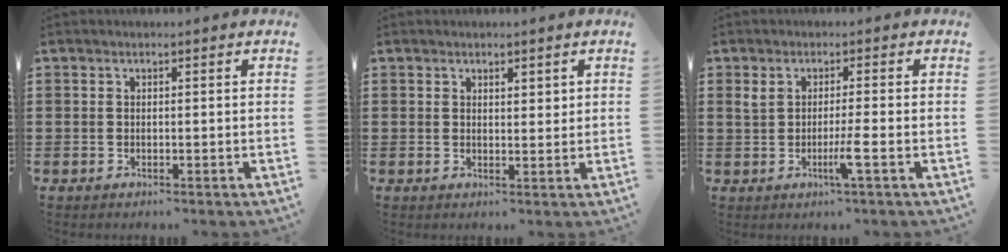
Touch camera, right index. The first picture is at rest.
{"total": 1.4, "force": [1.1, 0.8, 0.4], "torque": [-0.002, 0.001, 0.019]}
{"total": 4.0, "force": [-1.0, -0.2, 3.8], "torque": [-0.074, -0.014, -0.023]}